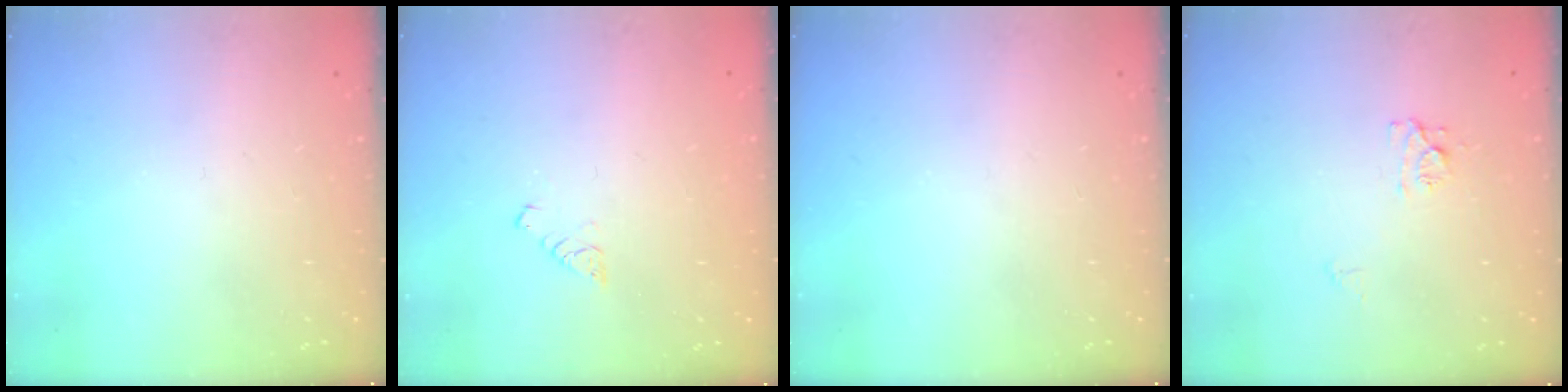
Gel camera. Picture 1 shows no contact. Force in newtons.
{"total": 4.3, "press": 4.3, "slide": 0.4}
{"total": 0.0}
{"total": 6.5, "press": 6.5, "slide": 0.5}